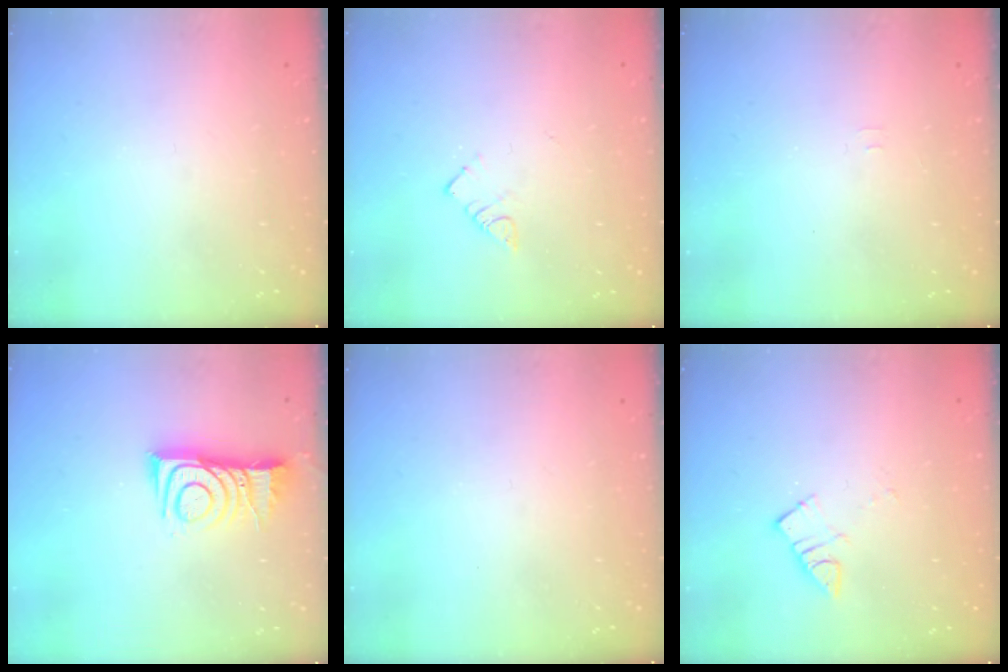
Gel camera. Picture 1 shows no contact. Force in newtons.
{"total": 3.9, "press": 3.9, "slide": 0.2}
{"total": 3.4, "press": 3.3, "slide": 0.4}
{"total": 10.1, "press": 10.0, "slide": 0.9}
{"total": 0.0}
{"total": 4.9, "press": 4.8, "slide": 0.5}